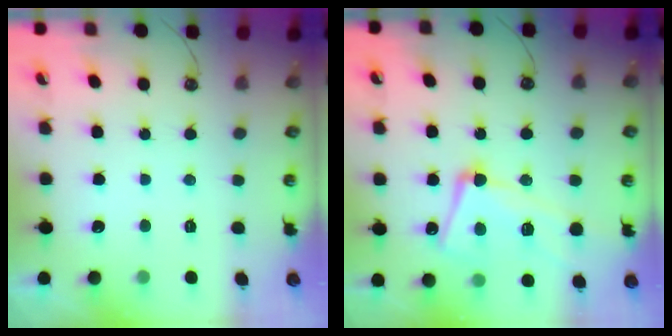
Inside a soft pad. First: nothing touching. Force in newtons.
{"total": 10.1, "press": 10.0, "slide": 1.6}